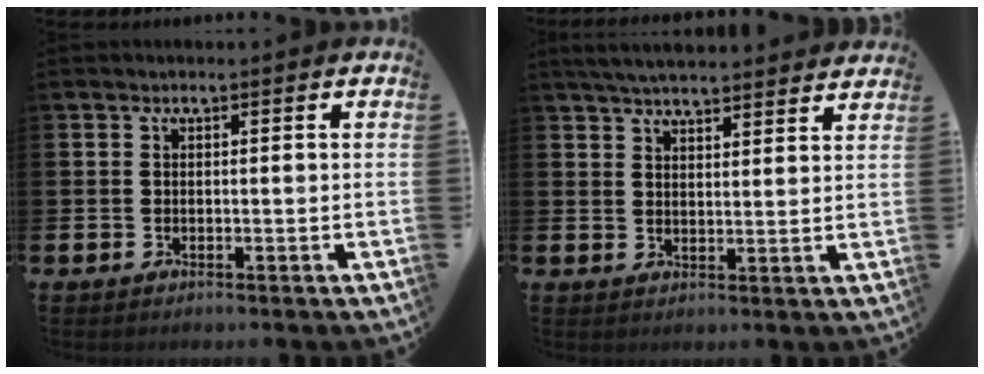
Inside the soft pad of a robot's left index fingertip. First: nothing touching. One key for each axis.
{"total": 4.9, "fx": 4.8, "fy": 0.4, "fz": 0.9, "tx": -0.027, "ty": -0.021, "tz": 0.088}